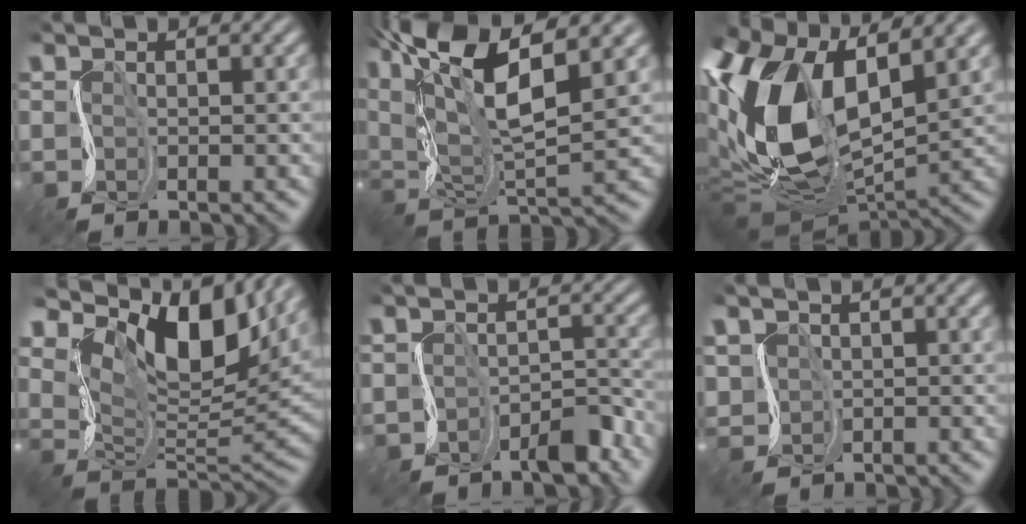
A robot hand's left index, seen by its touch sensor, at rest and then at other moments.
{"total": 13.4, "force": [6.7, 4.0, 10.9], "torque": [-0.211, 0.021, 0.114]}
{"total": 14.7, "force": [2.6, 7.9, 12.1], "torque": [-0.268, 0.001, 0.039]}
{"total": 13.1, "force": [7.3, 5.2, 9.5], "torque": [-0.168, 0.014, 0.128]}
{"total": 3.9, "force": [-2.2, 1.7, 2.6], "torque": [-0.036, -0.004, -0.037]}
{"total": 1.5, "force": [0.3, 1.4, 0.6], "torque": [-0.027, -0.002, 0.009]}